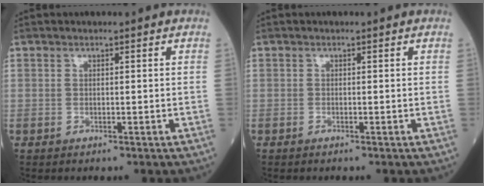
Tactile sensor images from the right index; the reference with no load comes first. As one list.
[{"total": 0.0}]